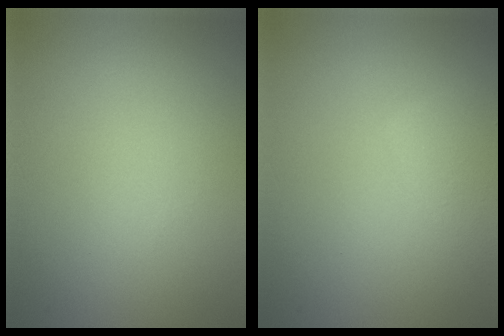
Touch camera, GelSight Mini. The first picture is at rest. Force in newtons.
{"total": 1.8, "press": 1.8, "slide": 0.1}